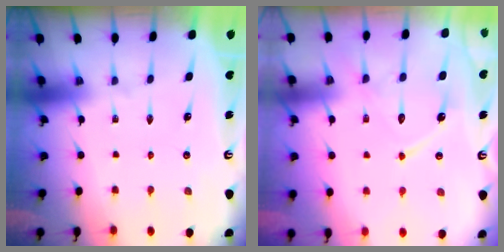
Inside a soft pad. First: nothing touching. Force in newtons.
{"total": 12.8, "press": 12.7, "slide": 1.1}